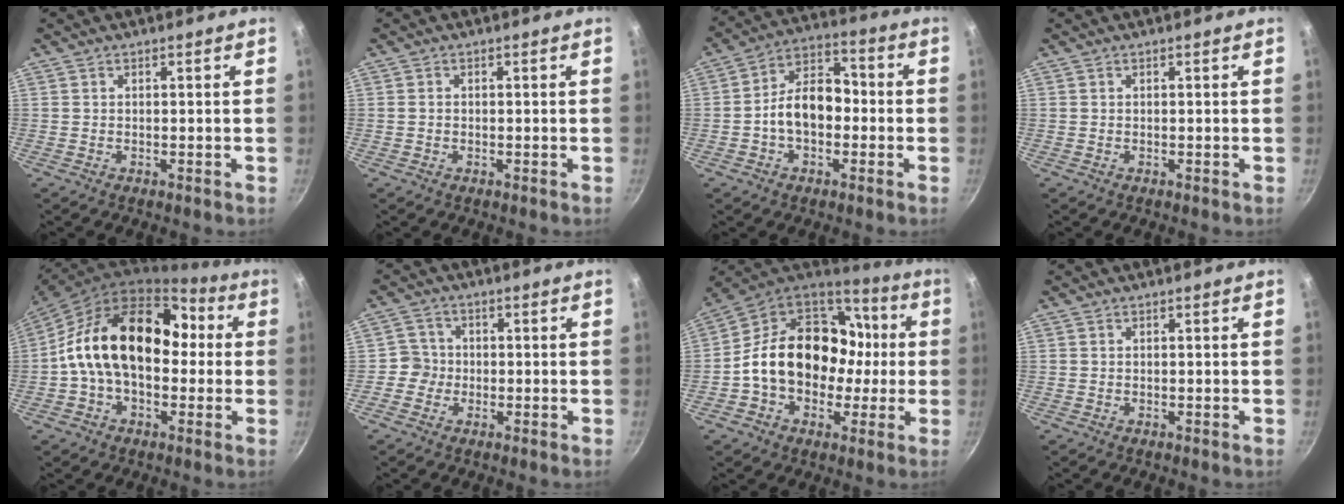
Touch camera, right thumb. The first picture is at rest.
{"total": 0.7, "force": [-0.1, 0.6, 0.3], "torque": [-0.005, 0.003, -0.003]}
{"total": 11.2, "force": [-1.7, 7.6, 8.0], "torque": [-0.094, 0.045, -0.044]}
{"total": 0.0}
{"total": 20.6, "force": [0.7, 13.9, 15.2], "torque": [-0.217, 0.054, -0.007]}
{"total": 3.8, "force": [-0.9, 3.7, 0.5], "torque": [0.020, 0.012, -0.028]}
{"total": 23.1, "force": [-0.5, 17.7, 14.9], "torque": [-0.217, 0.054, -0.007]}
{"total": 0.0}